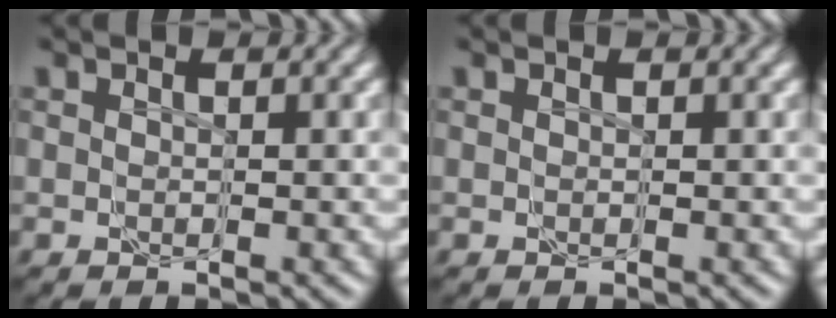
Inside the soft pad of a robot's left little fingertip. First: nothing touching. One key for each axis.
{"total": 0.0}